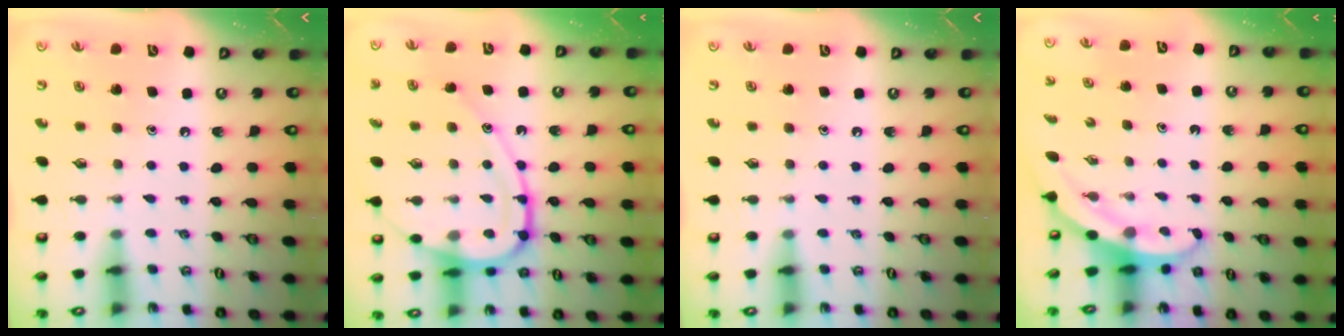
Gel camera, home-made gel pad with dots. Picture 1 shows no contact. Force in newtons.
{"total": 15.7, "press": 15.6, "slide": 1.6}
{"total": 0.0}
{"total": 3.2, "press": 3.2, "slide": 0.2}